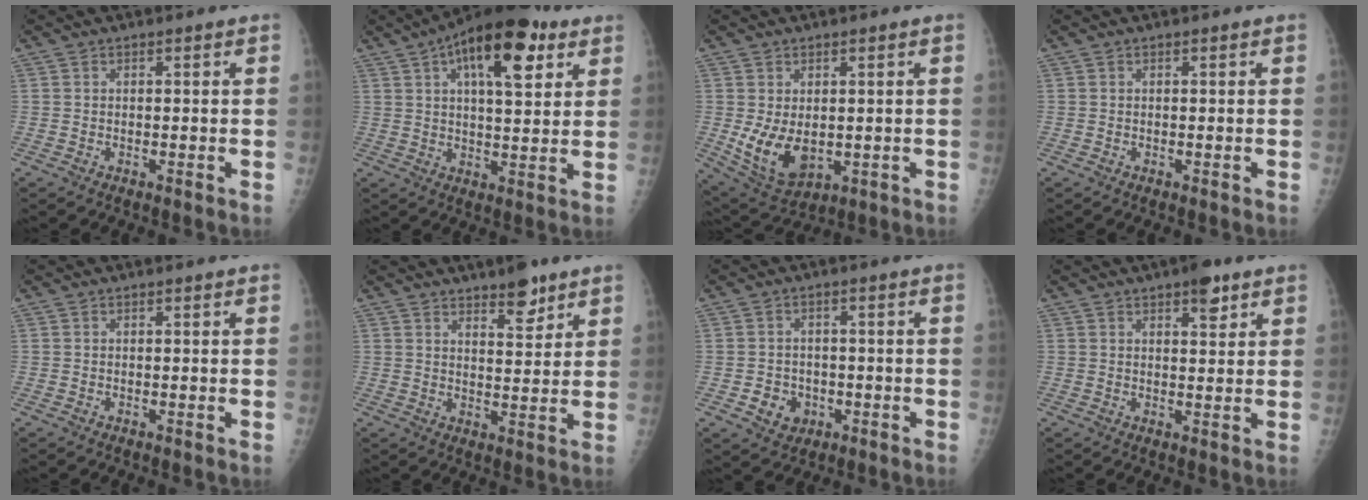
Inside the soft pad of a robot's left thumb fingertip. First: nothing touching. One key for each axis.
{"total": 16.8, "fx": 7.8, "fy": 6.9, "fz": 13.2, "tx": -0.178, "ty": -0.010, "tz": 0.115}
{"total": 9.4, "fx": -0.7, "fy": 6.1, "fz": 7.1, "tx": -0.114, "ty": -0.013, "tz": 0.009}
{"total": 0.0}
{"total": 0.0}
{"total": 6.5, "fx": 4.6, "fy": 2.3, "fz": 4.0, "tx": -0.038, "ty": -0.031, "tz": 0.066}
{"total": 5.0, "fx": -1.7, "fy": 4.3, "fz": 2.0, "tx": -0.012, "ty": 0.009, "tz": -0.020}
{"total": 4.7, "fx": 2.9, "fy": 1.8, "fz": 3.2, "tx": -0.031, "ty": -0.013, "tz": 0.037}